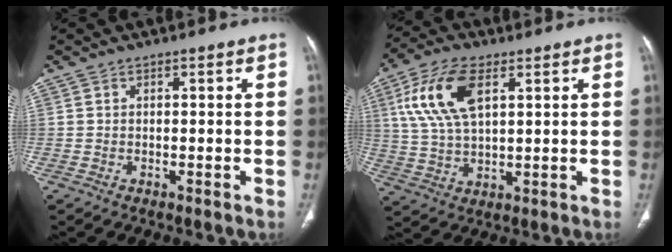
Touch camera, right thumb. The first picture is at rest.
{"total": 13.0, "force": [4.7, 6.4, 10.3], "torque": [-0.210, -0.002, 0.093]}